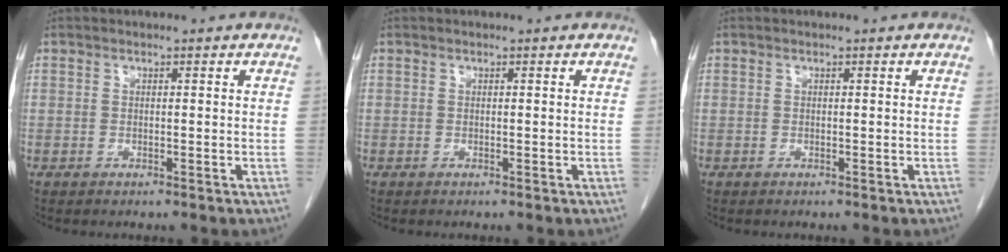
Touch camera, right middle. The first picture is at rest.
{"total": 0.0}
{"total": 0.0}